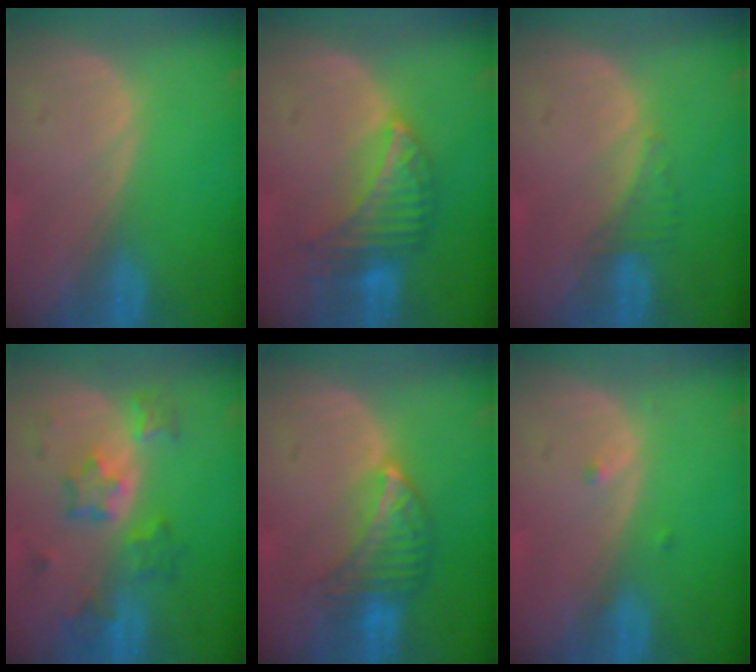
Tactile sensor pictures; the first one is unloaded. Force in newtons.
{"total": 6.5, "press": 6.5, "slide": 1.0}
{"total": 1.9, "press": 1.8, "slide": 0.7}
{"total": 6.2, "press": 6.2, "slide": 0.4}
{"total": 6.7, "press": 6.0, "slide": 2.8}
{"total": 1.0, "press": 0.8, "slide": 0.6}